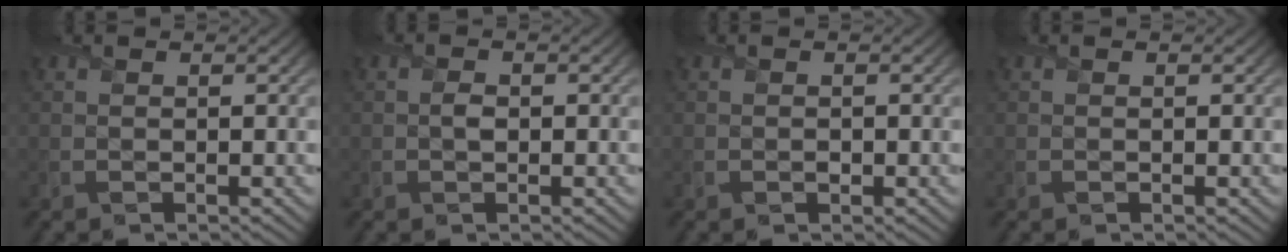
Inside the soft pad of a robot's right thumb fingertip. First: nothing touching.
{"total": 1.0, "force": [-0.1, 0.7, 0.7], "torque": [-0.012, -0.002, -0.005]}
{"total": 0.6, "force": [-0.2, 0.5, 0.2], "torque": [-0.001, -0.004, -0.004]}
{"total": 0.0}